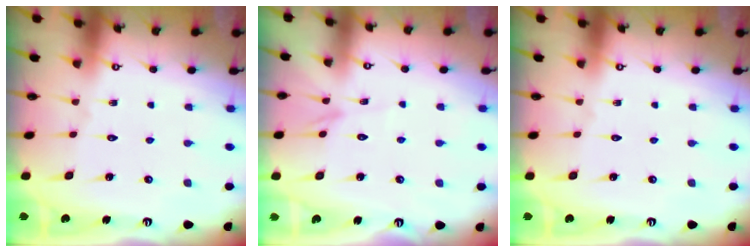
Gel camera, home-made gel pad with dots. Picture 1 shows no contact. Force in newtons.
{"total": 2.4, "press": 2.4, "slide": 0.3}
{"total": 0.0}